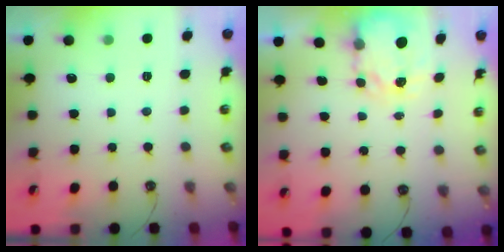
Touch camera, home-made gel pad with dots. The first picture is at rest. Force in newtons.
{"total": 3.9, "press": 3.9, "slide": 0.3}